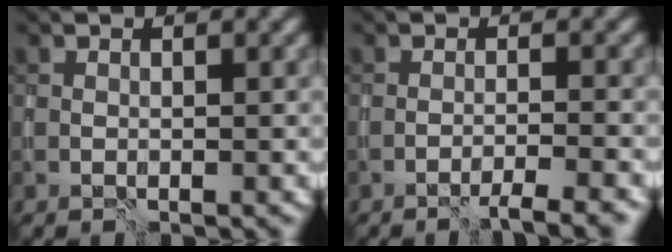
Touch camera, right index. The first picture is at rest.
{"total": 2.9, "force": [-2.3, 0.2, 1.8], "torque": [-0.013, 0.003, -0.048]}